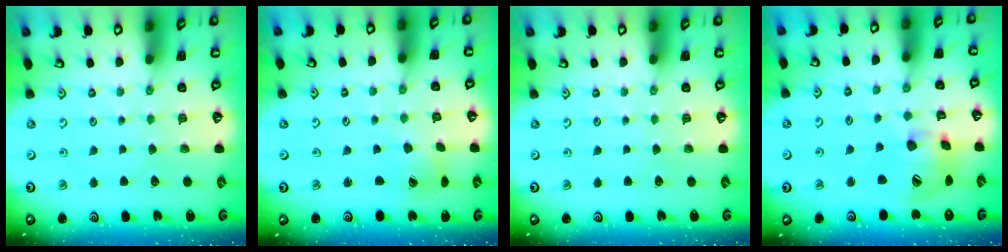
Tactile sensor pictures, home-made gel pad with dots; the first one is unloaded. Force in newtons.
{"total": 3.5, "press": 3.5, "slide": 0.5}
{"total": 0.0}
{"total": 16.7, "press": 16.5, "slide": 2.3}